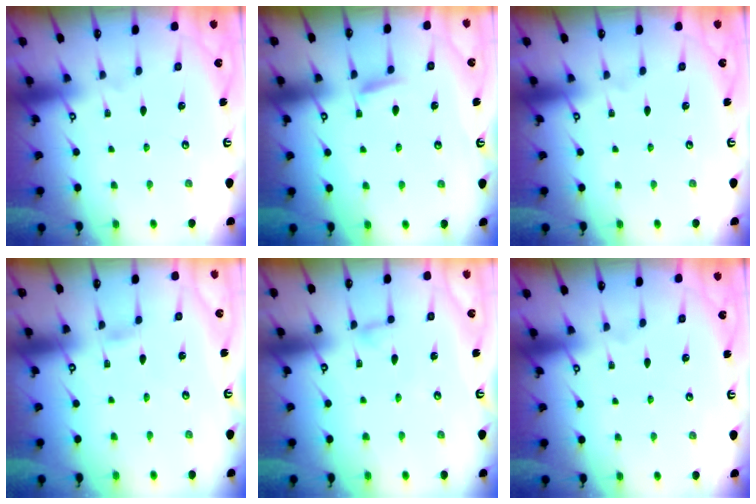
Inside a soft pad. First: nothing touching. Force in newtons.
{"total": 5.0, "press": 4.9, "slide": 0.8}
{"total": 0.0}
{"total": 0.5, "press": 0.5, "slide": 0.1}
{"total": 3.9, "press": 3.8, "slide": 0.5}
{"total": 0.0}